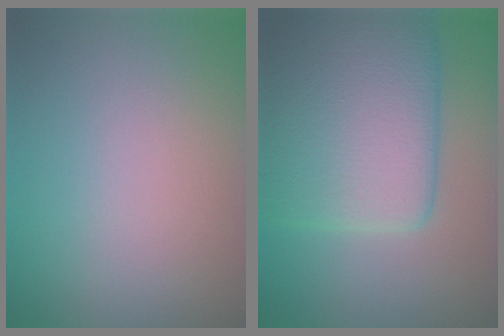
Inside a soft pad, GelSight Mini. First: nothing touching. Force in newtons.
{"total": 8.6, "press": 8.6, "slide": 0.3}